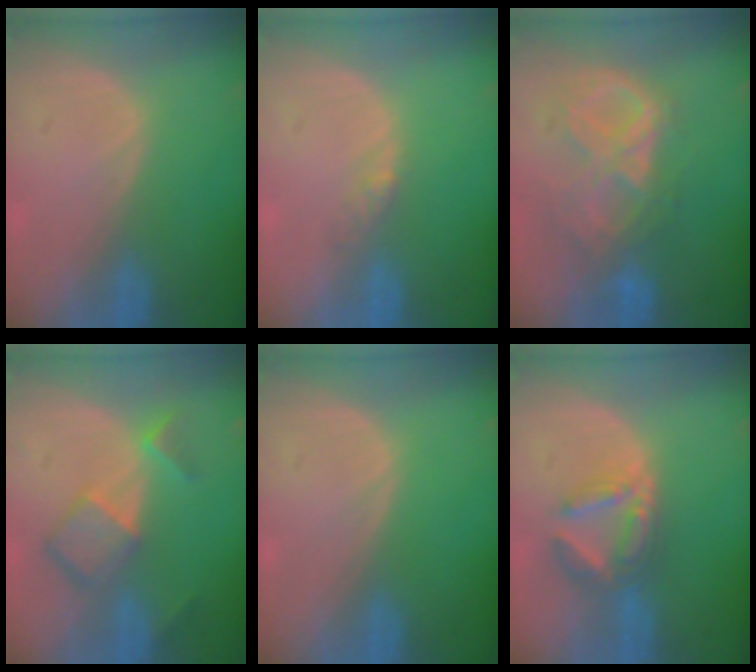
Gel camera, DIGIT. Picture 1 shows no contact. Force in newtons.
{"total": 2.2, "press": 1.7, "slide": 1.3}
{"total": 9.6, "press": 8.2, "slide": 5.0}
{"total": 7.0, "press": 6.0, "slide": 3.5}
{"total": 0.0}
{"total": 6.5, "press": 5.9, "slide": 2.9}